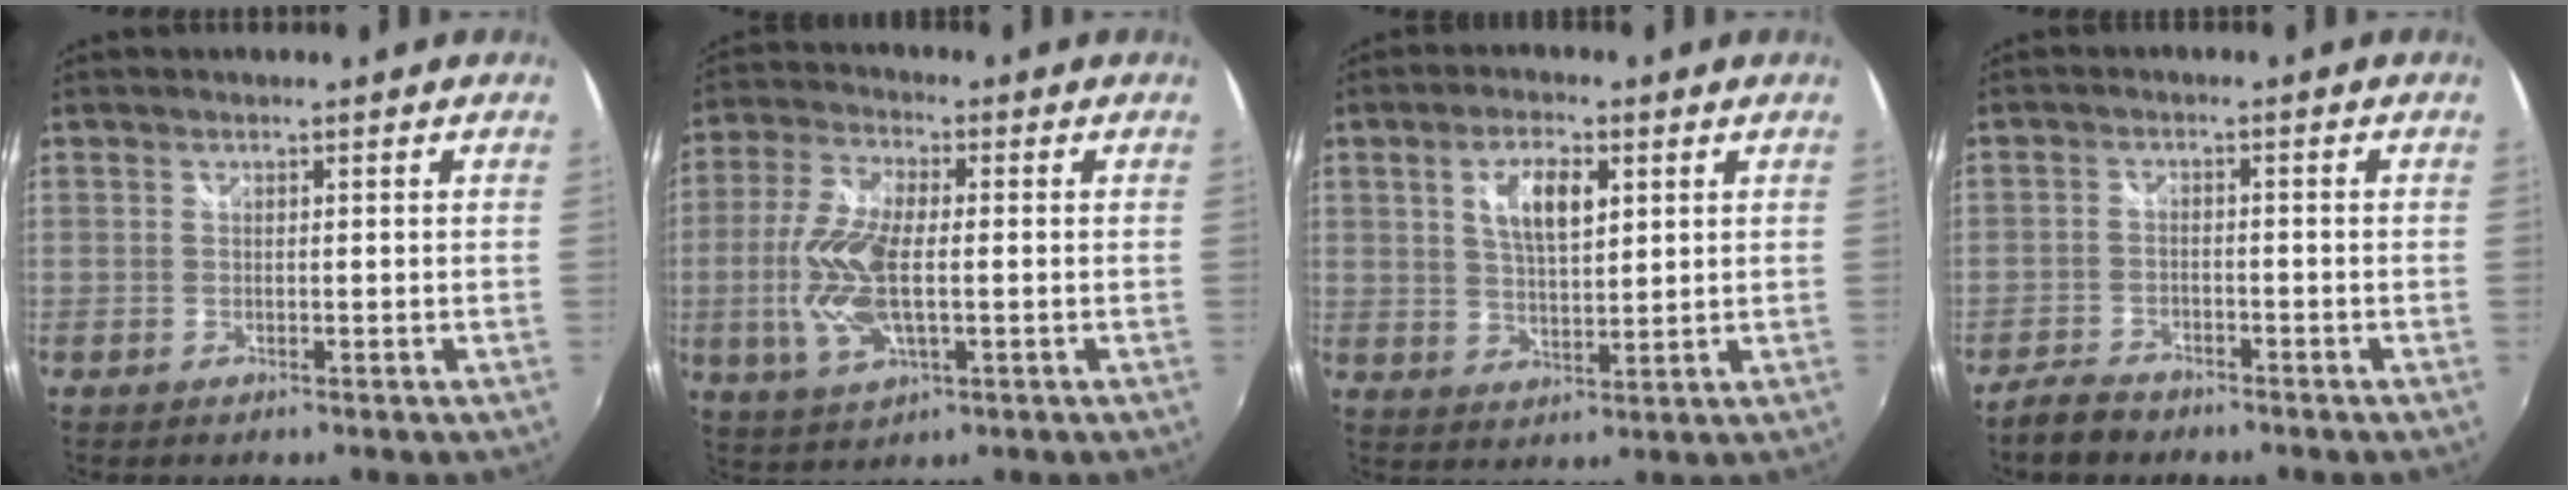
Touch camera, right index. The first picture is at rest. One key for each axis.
{"total": 12.5, "fx": -1.3, "fy": 5.2, "fz": 11.3, "tx": -0.246, "ty": 0.000, "tz": -0.027}
{"total": 7.5, "fx": 2.6, "fy": 3.2, "fz": 6.2, "tx": -0.112, "ty": 0.006, "tz": 0.048}
{"total": 5.0, "fx": -4.2, "fy": 2.1, "fz": 1.8, "tx": -0.060, "ty": -0.002, "tz": -0.075}